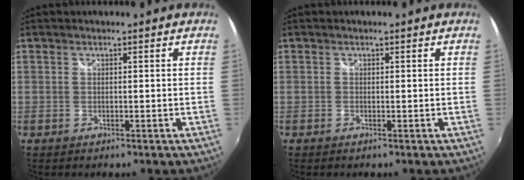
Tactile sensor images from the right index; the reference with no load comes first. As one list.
[{"total": 0.0}]